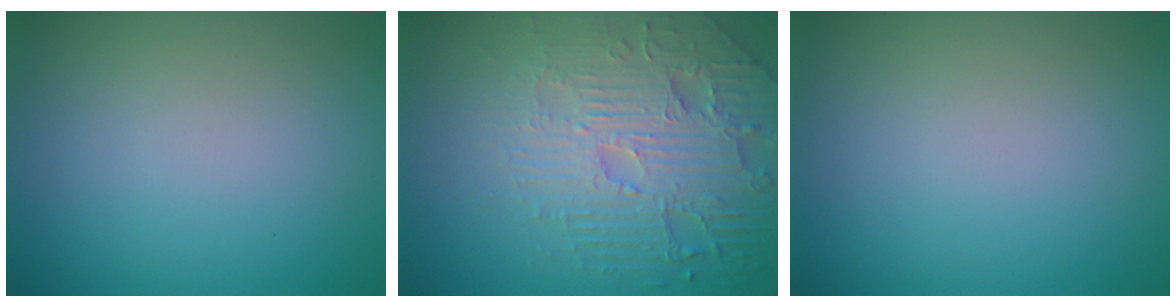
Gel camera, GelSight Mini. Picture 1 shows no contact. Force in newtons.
{"total": 6.9, "press": 5.3, "slide": 4.4}
{"total": 0.0}